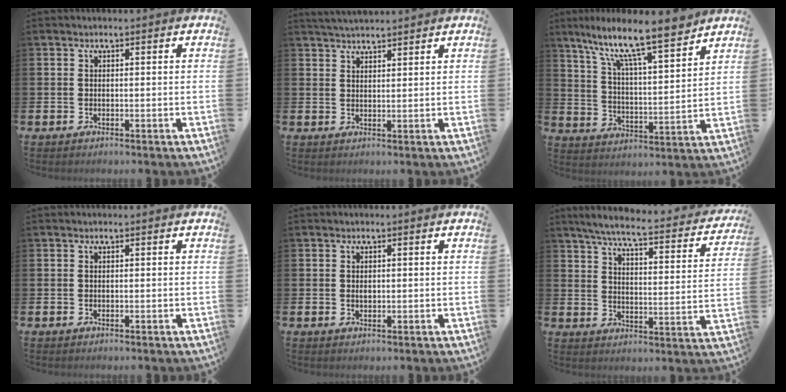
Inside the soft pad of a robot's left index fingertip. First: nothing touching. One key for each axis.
{"total": 2.9, "fx": 2.9, "fy": 0.2, "fz": 0.4, "tx": -0.017, "ty": -0.009, "tz": 0.054}
{"total": 11.1, "fx": 9.3, "fy": 1.3, "fz": 5.9, "tx": -0.139, "ty": -0.063, "tz": 0.156}
{"total": 0.0}
{"total": 0.6, "fx": 0.2, "fy": 0.4, "fz": 0.4, "tx": -0.008, "ty": 0.002, "tz": 0.002}
{"total": 5.8, "fx": 5.0, "fy": 0.4, "fz": 2.9, "tx": -0.084, "ty": -0.037, "tz": 0.078}